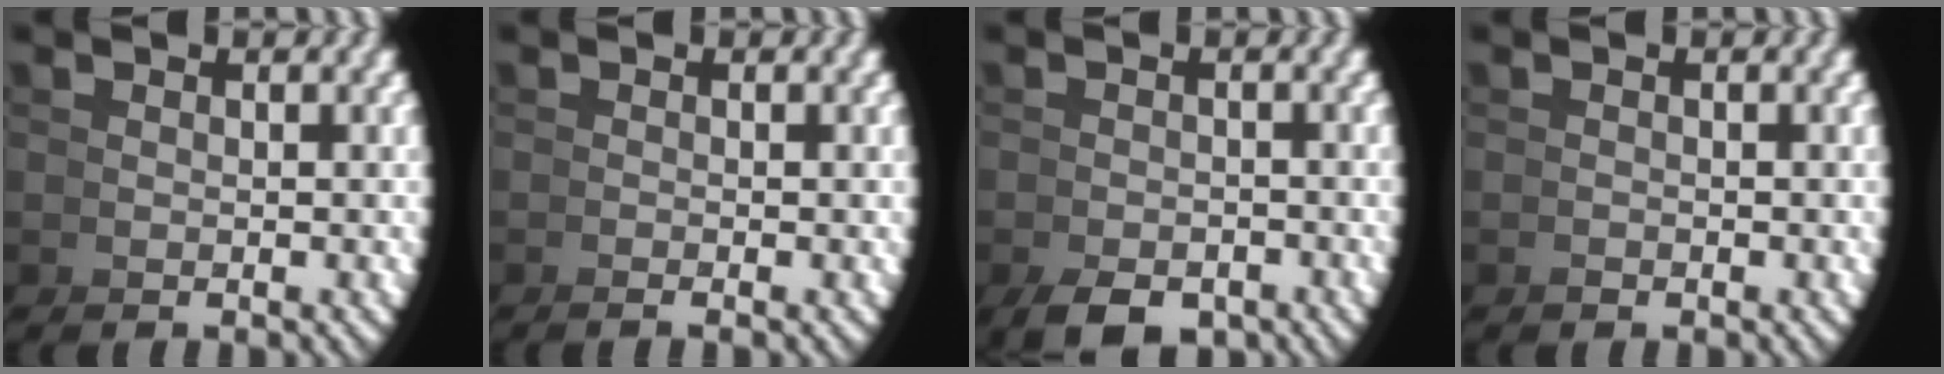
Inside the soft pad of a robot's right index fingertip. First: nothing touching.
{"total": 1.1, "force": [-0.6, -0.9, 0.0], "torque": [0.004, 0.006, -0.016]}
{"total": 2.6, "force": [-2.4, 0.7, 0.8], "torque": [-0.001, -0.012, -0.034]}
{"total": 1.2, "force": [-0.5, -1.0, -0.4], "torque": [0.014, 0.004, -0.012]}